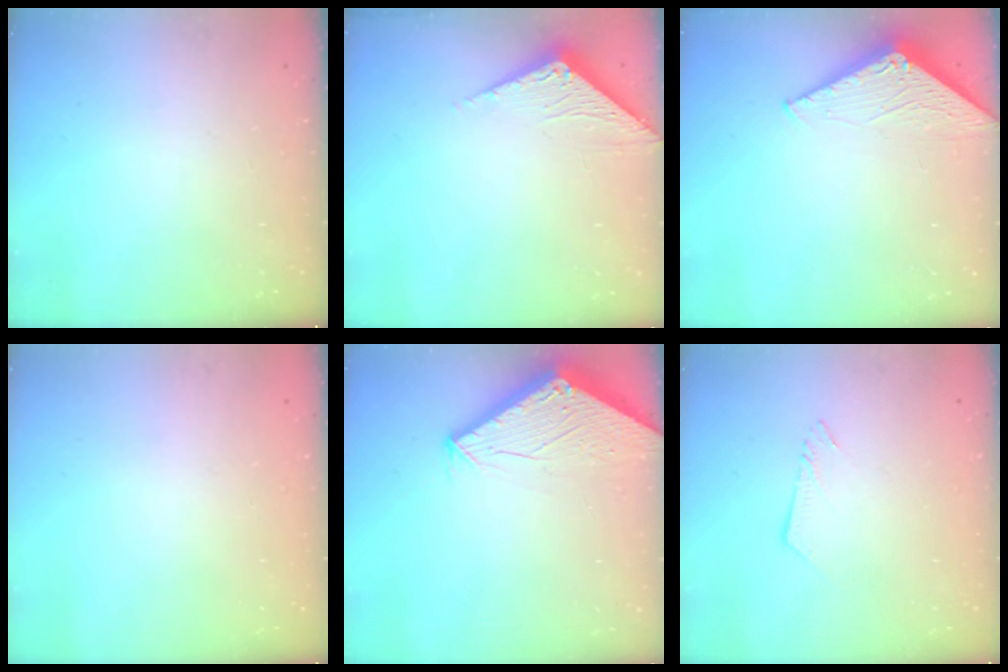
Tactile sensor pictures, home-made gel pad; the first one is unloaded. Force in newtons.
{"total": 3.3, "press": 3.3, "slide": 0.2}
{"total": 2.9, "press": 2.9, "slide": 0.3}
{"total": 0.0}
{"total": 2.8, "press": 2.8, "slide": 0.1}
{"total": 2.4, "press": 2.4, "slide": 0.3}